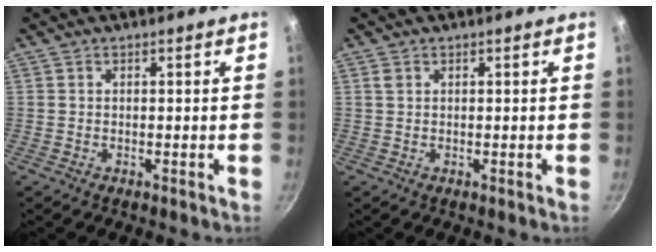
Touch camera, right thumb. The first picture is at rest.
{"total": 1.0, "force": [0.4, 0.8, 0.5], "torque": [-0.009, 0.000, 0.007]}